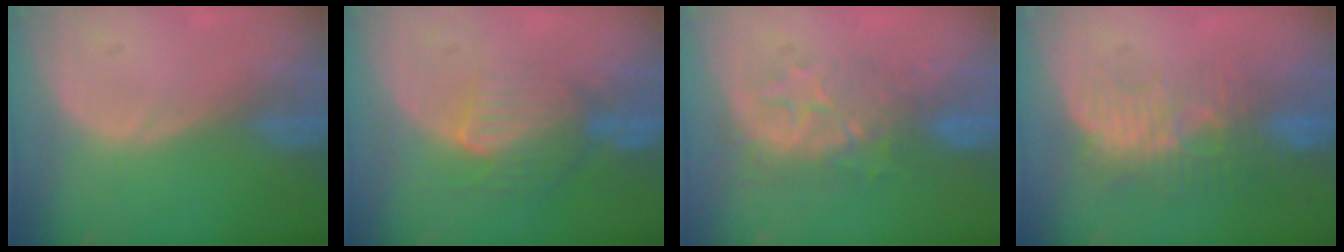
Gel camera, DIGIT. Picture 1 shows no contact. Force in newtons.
{"total": 7.9, "press": 7.3, "slide": 3.0}
{"total": 8.7, "press": 8.0, "slide": 3.5}
{"total": 9.1, "press": 8.4, "slide": 3.6}